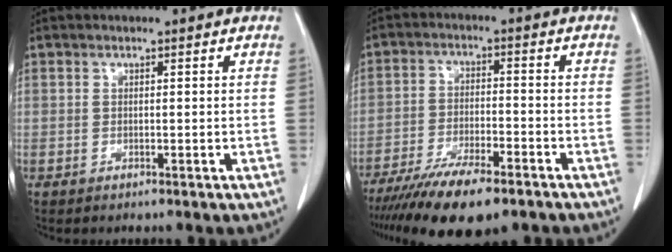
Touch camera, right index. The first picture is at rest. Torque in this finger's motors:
{"motor_torque": [0.98, -1.07, 0.48, 0.11]}